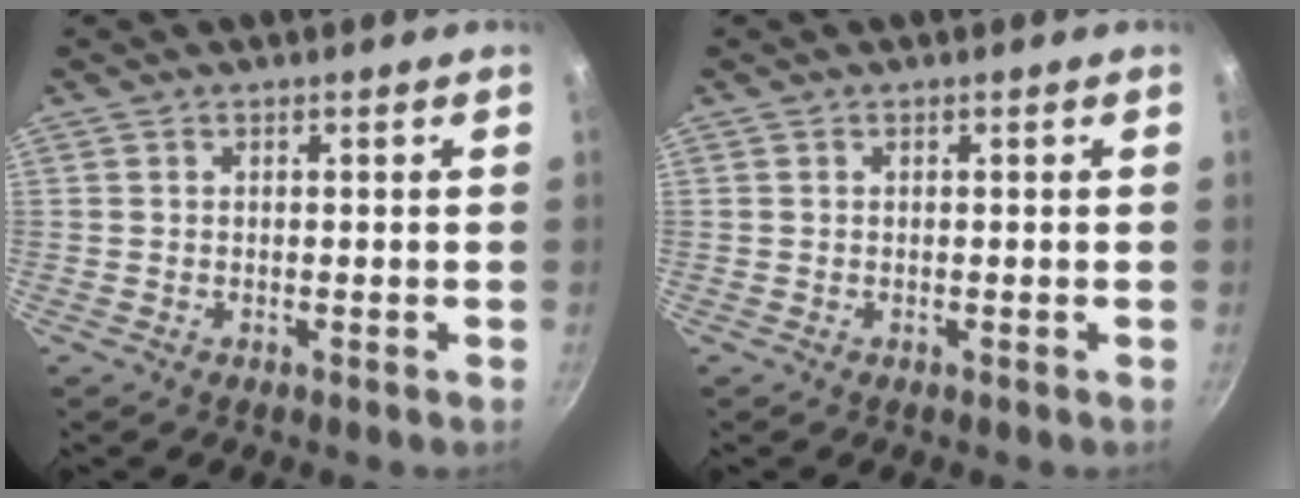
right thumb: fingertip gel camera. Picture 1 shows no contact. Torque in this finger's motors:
{"motor_torque": [-0.33, 0.04, -0.22, 0.03, 0.00]}